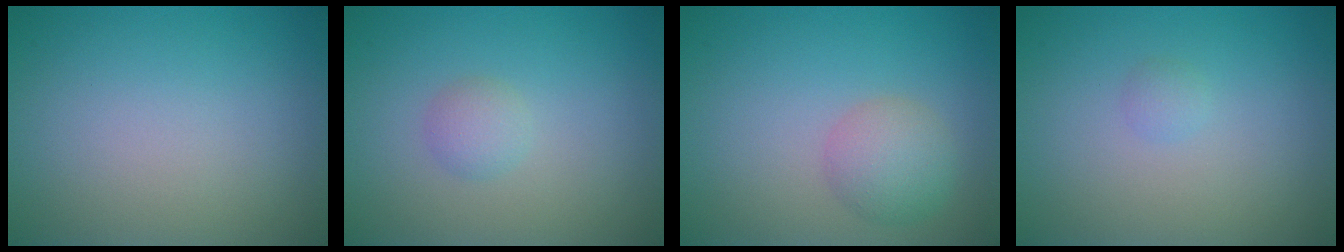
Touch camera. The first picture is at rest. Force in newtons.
{"total": 1.4, "press": 1.4, "slide": 0.1}
{"total": 3.0, "press": 3.0, "slide": 0.0}
{"total": 0.7, "press": 0.7, "slide": 0.0}